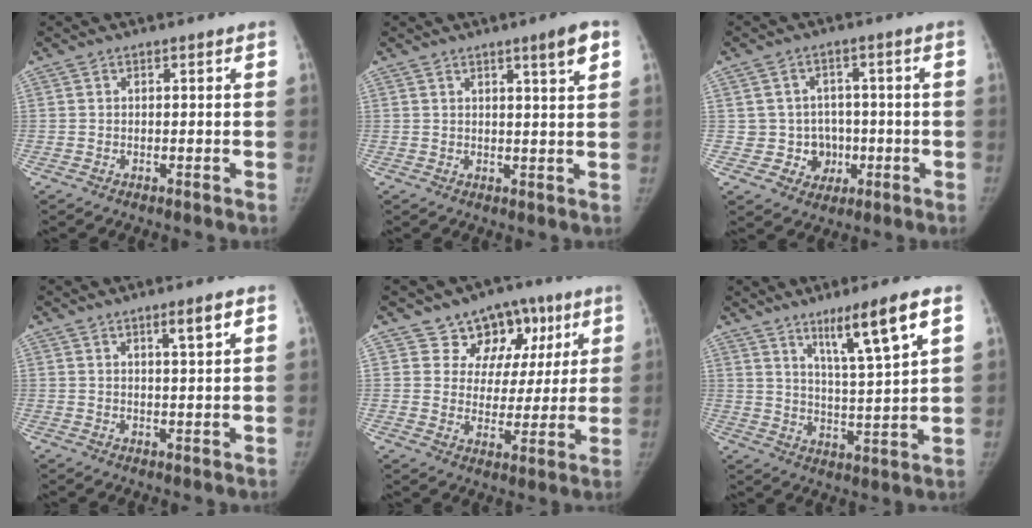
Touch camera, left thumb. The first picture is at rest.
{"total": 4.7, "force": [2.6, 0.3, 3.9], "torque": [-0.051, -0.016, 0.037]}
{"total": 3.0, "force": [-0.7, 2.8, 0.8], "torque": [0.009, 0.008, -0.008]}
{"total": 3.8, "force": [2.1, 0.4, 3.1], "torque": [-0.047, -0.012, 0.034]}
{"total": 12.1, "force": [6.6, 9.2, 4.4], "torque": [-0.004, -0.015, 0.097]}
{"total": 11.9, "force": [6.8, 0.7, 9.7], "torque": [-0.161, -0.040, 0.117]}